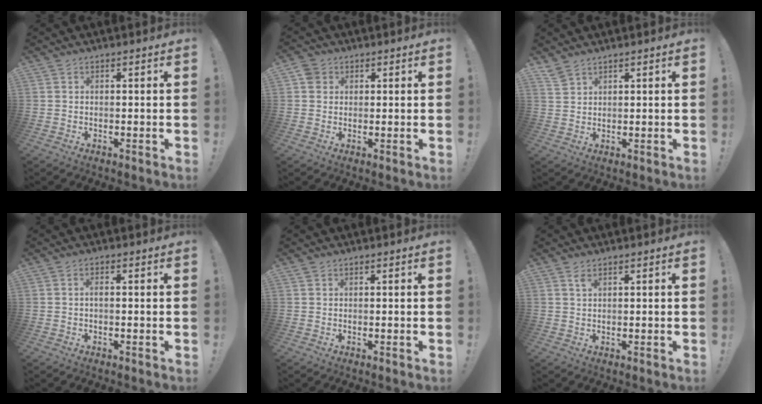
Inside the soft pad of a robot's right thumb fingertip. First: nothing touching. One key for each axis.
{"total": 3.5, "fx": 1.4, "fy": 3.1, "fz": 0.9, "tx": -0.011, "ty": 0.001, "tz": 0.025}
{"total": 3.4, "fx": 2.9, "fy": 1.2, "fz": 1.4, "tx": -0.026, "ty": -0.019, "tz": 0.055}
{"total": 1.1, "fx": -0.3, "fy": 0.1, "fz": 1.1, "tx": -0.028, "ty": 0.005, "tz": -0.005}
{"total": 0.5, "fx": 0.4, "fy": 0.3, "fz": 0.0, "tx": 0.004, "ty": -0.003, "tz": 0.007}
{"total": 1.9, "fx": 1.1, "fy": 0.6, "fz": 1.4, "tx": -0.022, "ty": -0.003, "tz": 0.018}